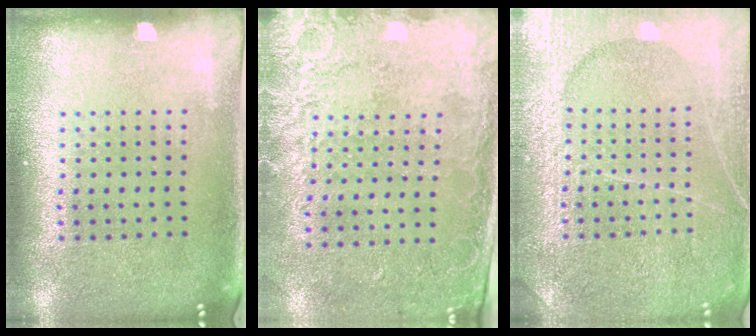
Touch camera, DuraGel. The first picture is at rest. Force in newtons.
{"total": 2.6, "press": 2.1, "slide": 1.5}
{"total": 3.7, "press": 3.7, "slide": 0.4}